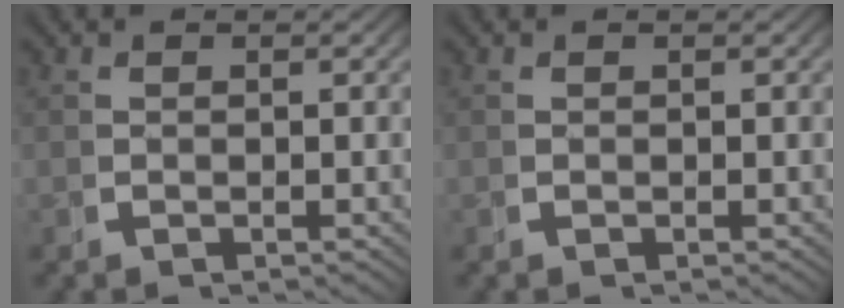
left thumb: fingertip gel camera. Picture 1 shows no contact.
{"total": 0.0}